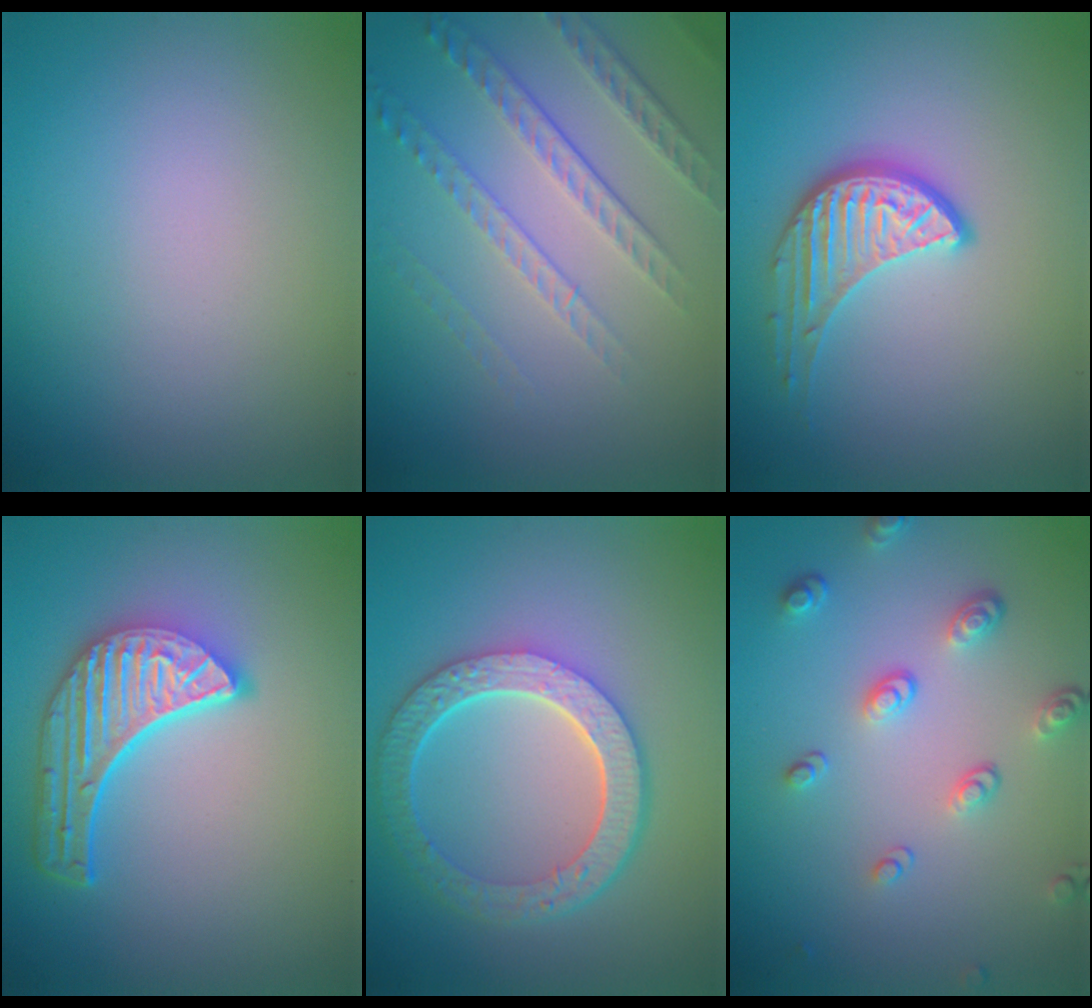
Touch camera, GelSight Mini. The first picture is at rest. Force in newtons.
{"total": 5.0, "press": 3.5, "slide": 3.7}
{"total": 3.8, "press": 2.9, "slide": 2.4}
{"total": 5.6, "press": 4.4, "slide": 3.5}
{"total": 6.1, "press": 4.6, "slide": 4.1}
{"total": 3.4, "press": 2.6, "slide": 2.2}